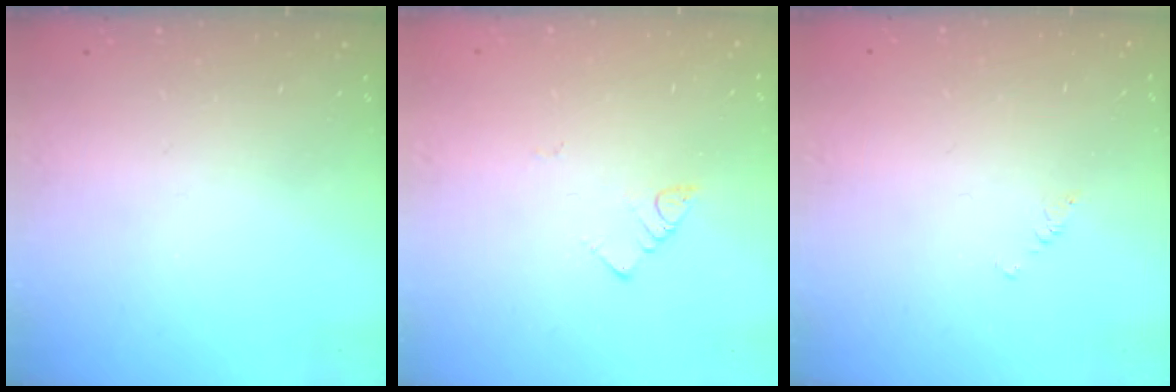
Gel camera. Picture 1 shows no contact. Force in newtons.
{"total": 2.7, "press": 2.6, "slide": 0.5}
{"total": 1.2, "press": 1.2, "slide": 0.2}